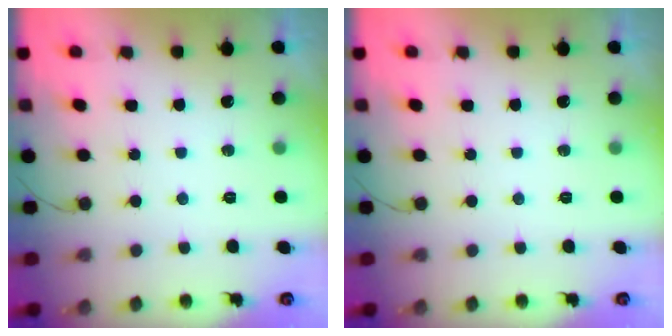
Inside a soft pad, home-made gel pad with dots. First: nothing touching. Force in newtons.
{"total": 0.0}